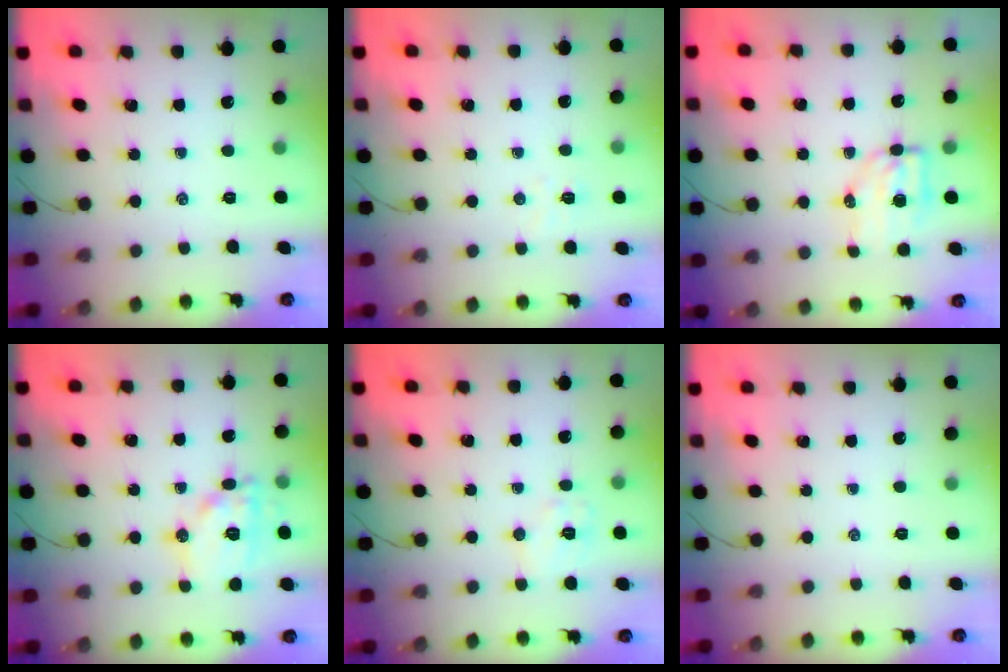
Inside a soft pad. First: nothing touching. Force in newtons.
{"total": 3.0, "press": 2.8, "slide": 0.8}
{"total": 6.4, "press": 6.3, "slide": 1.1}
{"total": 14.3, "press": 14.3, "slide": 0.9}
{"total": 6.9, "press": 6.8, "slide": 1.0}
{"total": 0.0}